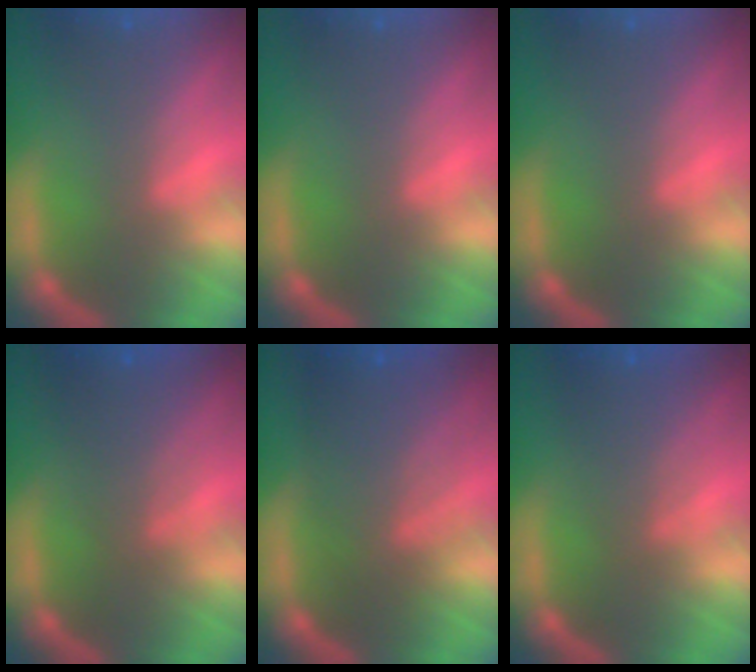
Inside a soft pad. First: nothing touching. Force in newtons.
{"total": 0.0}
{"total": 0.0}
{"total": 4.0}
{"total": 7.1}
{"total": 4.1}